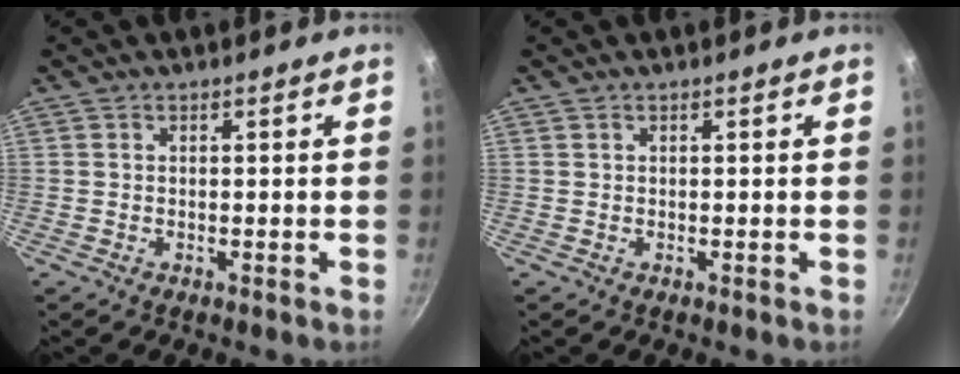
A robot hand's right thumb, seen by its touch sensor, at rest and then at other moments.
{"total": 0.0}